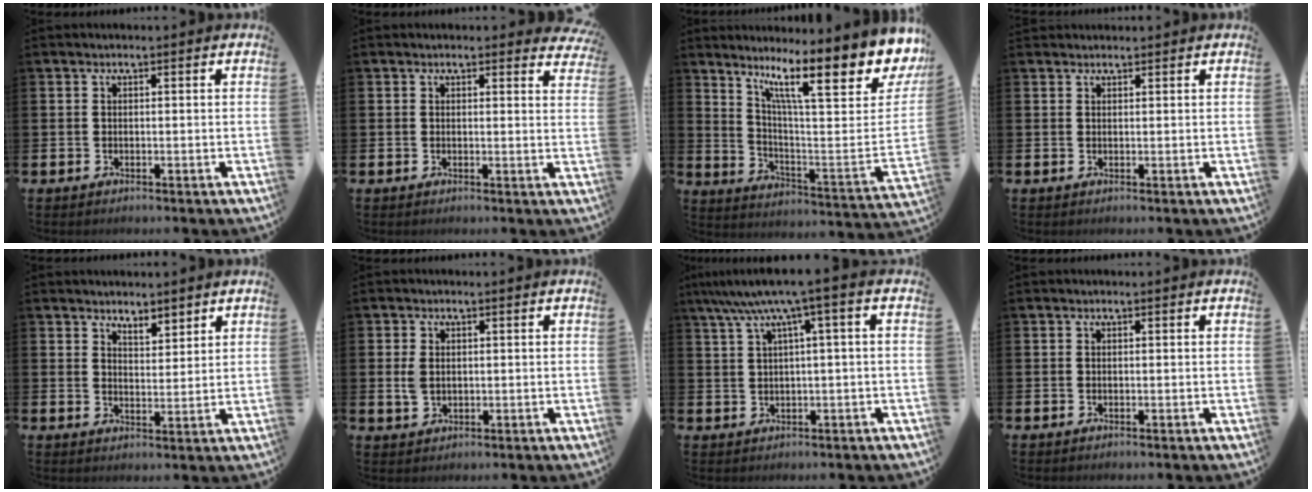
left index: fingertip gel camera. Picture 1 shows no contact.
{"total": 1.6, "force": [1.6, 0.3, 0.1], "torque": [0.008, -0.005, 0.026]}
{"total": 15.0, "force": [10.2, 3.5, 10.5], "torque": [-0.184, -0.076, 0.159]}
{"total": 1.1, "force": [1.0, 0.3, -0.1], "torque": [0.009, 0.000, 0.018]}
{"total": 3.6, "force": [3.4, 0.9, -0.1], "torque": [-0.006, -0.015, 0.064]}
{"total": 2.7, "force": [0.7, 1.9, 1.8], "torque": [-0.029, 0.006, 0.009]}
{"total": 5.7, "force": [2.4, 0.1, 5.2], "torque": [-0.111, -0.003, 0.038]}
{"total": 0.0}